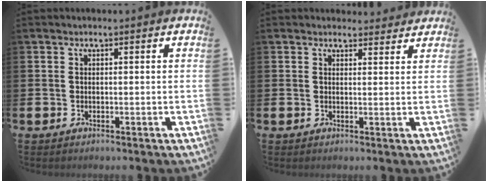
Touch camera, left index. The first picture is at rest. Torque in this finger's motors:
{"motor_torque": [0.97, -1.17, 0.21, 0.01]}